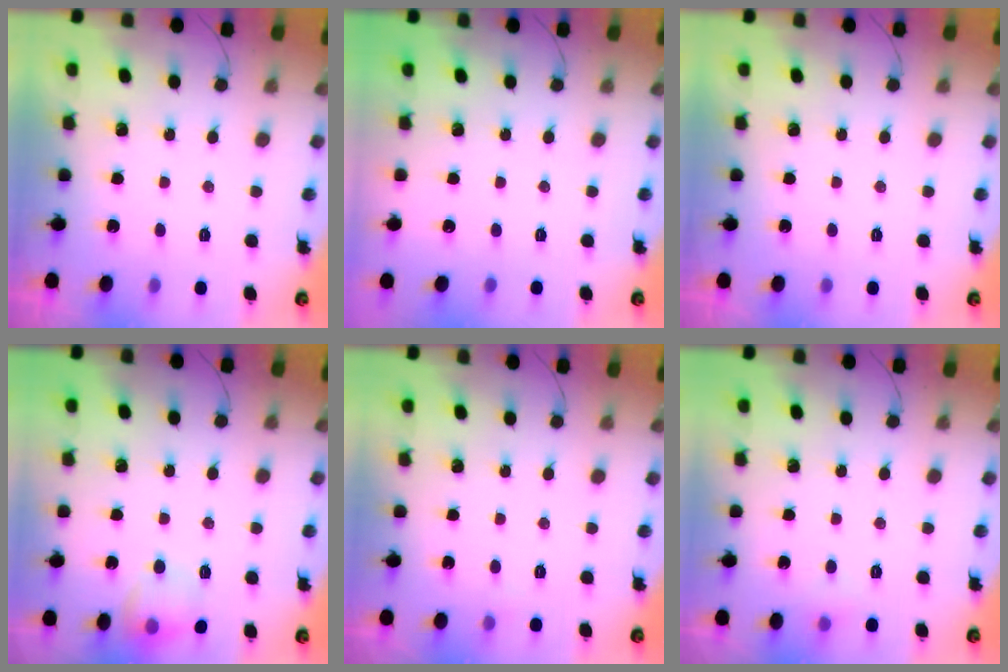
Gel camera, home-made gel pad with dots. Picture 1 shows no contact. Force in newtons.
{"total": 0.0}
{"total": 0.0}
{"total": 9.5, "press": 9.5, "slide": 0.5}
{"total": 2.3, "press": 2.1, "slide": 0.9}
{"total": 3.9, "press": 3.5, "slide": 1.6}